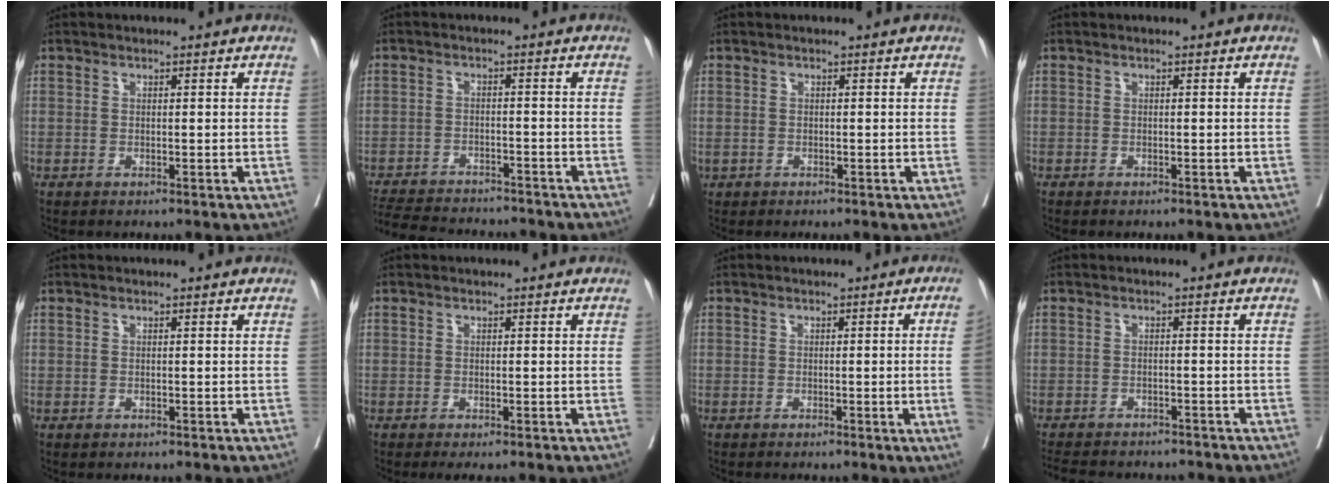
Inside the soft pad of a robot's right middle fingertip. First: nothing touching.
{"total": 14.3, "force": [-13.1, 2.9, 4.9], "torque": [-0.111, -0.012, -0.184]}
{"total": 0.0}
{"total": 0.6, "force": [-0.6, 0.1, 0.3], "torque": [-0.011, -0.003, -0.009]}
{"total": 0.0}
{"total": 0.8, "force": [-0.7, 0.1, 0.3], "torque": [-0.006, -0.004, -0.009]}
{"total": 5.1, "force": [-0.7, -2.1, 4.6], "torque": [-0.053, -0.012, -0.008]}
{"total": 11.9, "force": [-10.7, 3.4, 4.1], "torque": [-0.086, -0.007, -0.138]}